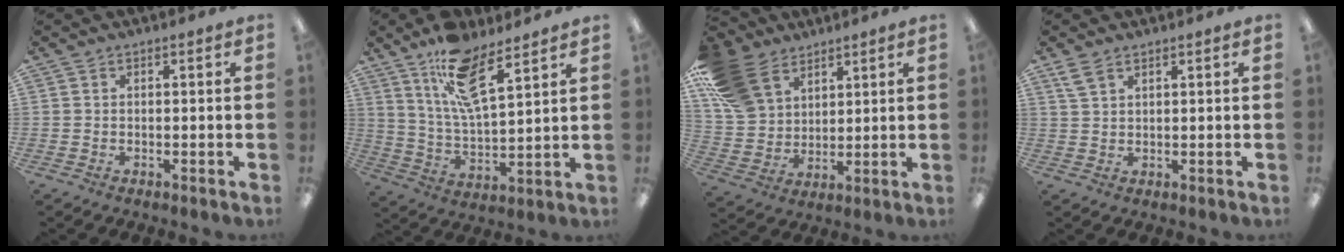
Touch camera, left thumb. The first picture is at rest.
{"total": 14.1, "force": [9.3, 4.7, 9.5], "torque": [-0.173, -0.038, 0.162]}
{"total": 15.5, "force": [9.1, 10.6, 6.6], "torque": [-0.160, -0.029, 0.182]}
{"total": 3.1, "force": [2.3, 1.3, 1.7], "torque": [-0.037, -0.002, 0.042]}